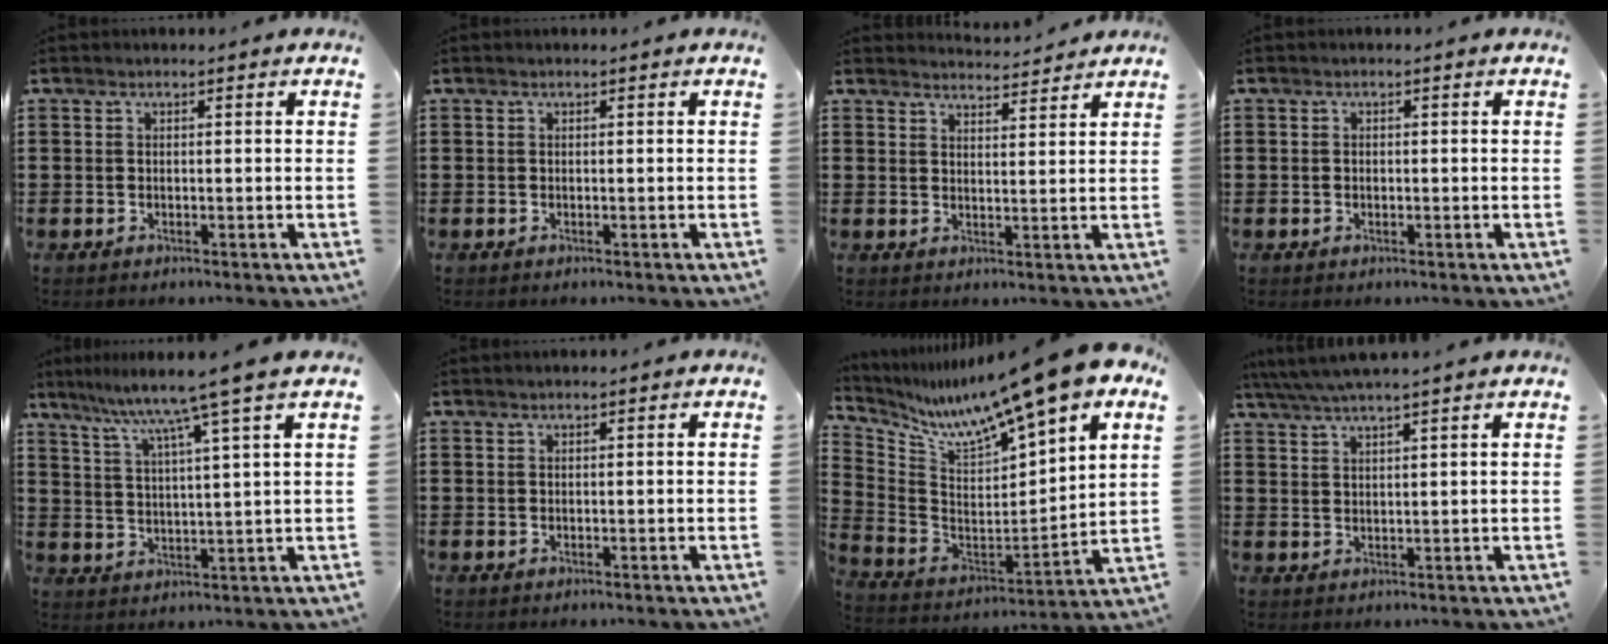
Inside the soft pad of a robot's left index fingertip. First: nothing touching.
{"total": 0.0}
{"total": 3.4, "force": [3.3, 0.1, 0.3], "torque": [-0.007, -0.017, 0.060]}
{"total": 0.6, "force": [-0.1, 0.5, 0.2], "torque": [-0.007, 0.004, -0.003]}
{"total": 7.0, "force": [5.3, -1.6, 4.3], "torque": [-0.104, -0.031, 0.081]}
{"total": 0.0}
{"total": 12.3, "force": [10.5, -0.2, 6.3], "torque": [-0.135, -0.082, 0.166]}
{"total": 3.4, "force": [2.9, -0.4, 1.8], "torque": [-0.041, -0.006, 0.052]}